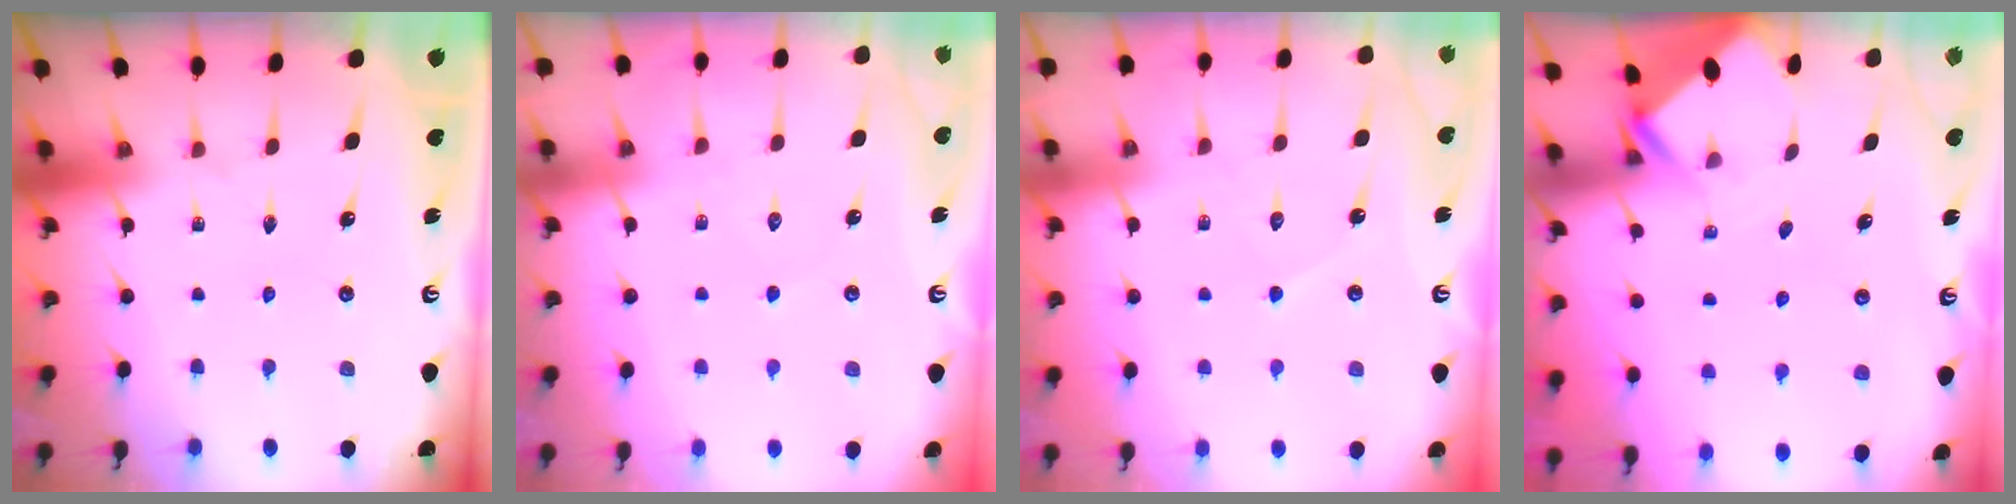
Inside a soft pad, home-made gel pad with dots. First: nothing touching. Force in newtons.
{"total": 5.9, "press": 5.9, "slide": 0.7}
{"total": 5.4, "press": 5.4, "slide": 0.5}
{"total": 2.7, "press": 2.7, "slide": 0.2}